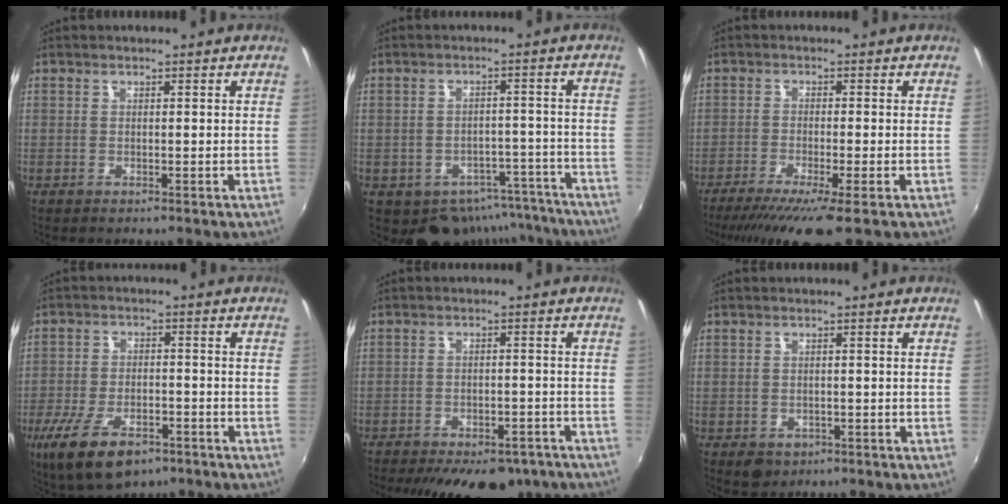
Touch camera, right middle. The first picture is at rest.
{"total": 12.9, "force": [-9.8, 7.8, 3.5], "torque": [-0.067, 0.021, -0.096]}
{"total": 8.8, "force": [-6.4, -0.2, 6.0], "torque": [-0.128, -0.032, -0.107]}
{"total": 13.0, "force": [-7.9, 5.9, 8.6], "torque": [-0.188, -0.031, -0.134]}
{"total": 16.4, "force": [-12.5, 7.2, 7.8], "torque": [-0.159, -0.013, -0.155]}
{"total": 3.3, "force": [-1.7, 2.5, 1.4], "torque": [-0.031, -0.007, -0.018]}